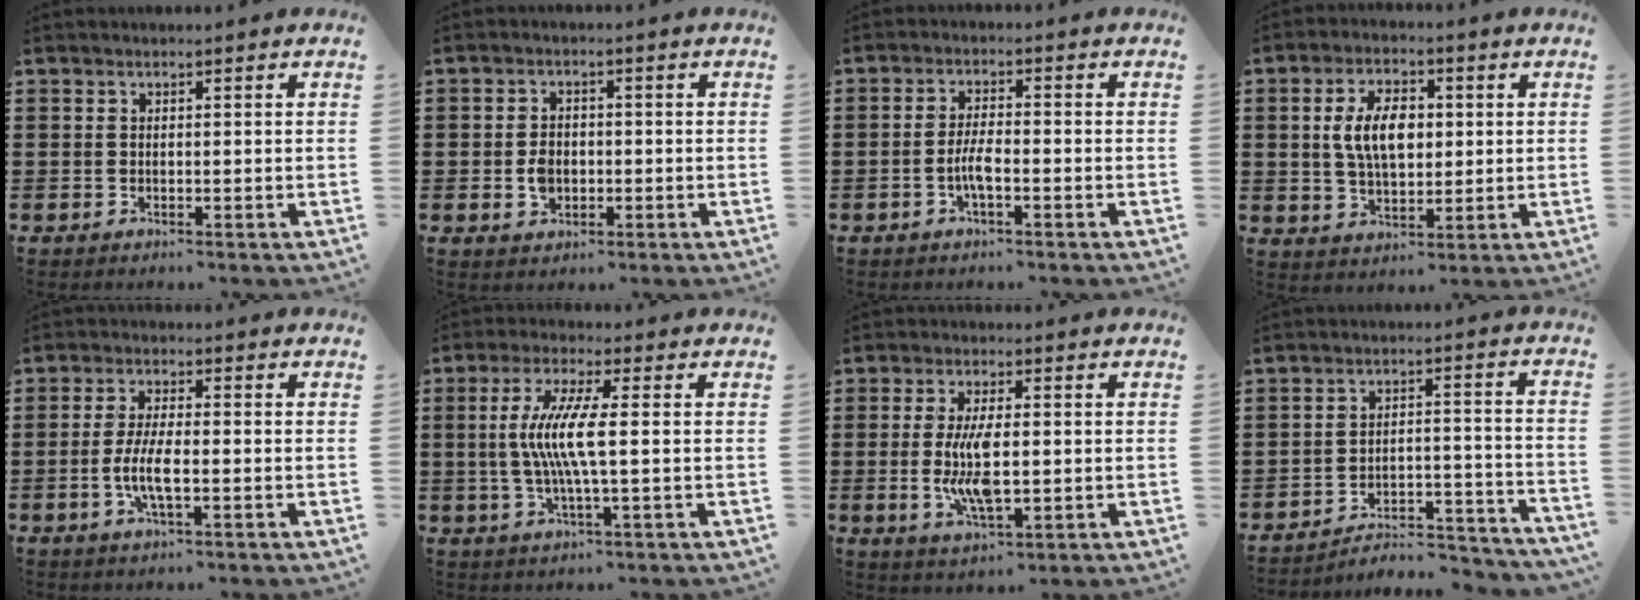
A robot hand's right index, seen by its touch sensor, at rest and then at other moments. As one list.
[{"total": 3.2, "force": [-0.6, 2.4, 2.0], "torque": [-0.041, 0.004, -0.012]}, {"total": 3.8, "force": [-1.3, 0.9, 3.4], "torque": [-0.081, -0.004, -0.031]}, {"total": 8.0, "force": [0.9, 4.4, 6.6], "torque": [-0.138, 0.008, 0.009]}, {"total": 5.6, "force": [-1.6, 1.4, 5.2], "torque": [-0.116, -0.007, -0.036]}, {"total": 7.9, "force": [0.1, 0.6, 7.8], "torque": [-0.164, -0.011, -0.010]}, {"total": 7.9, "force": [-0.4, 3.0, 7.3], "torque": [-0.150, -0.007, -0.016]}, {"total": 4.8, "force": [-4.5, 0.5, 1.5], "torque": [-0.028, 0.000, -0.094]}]